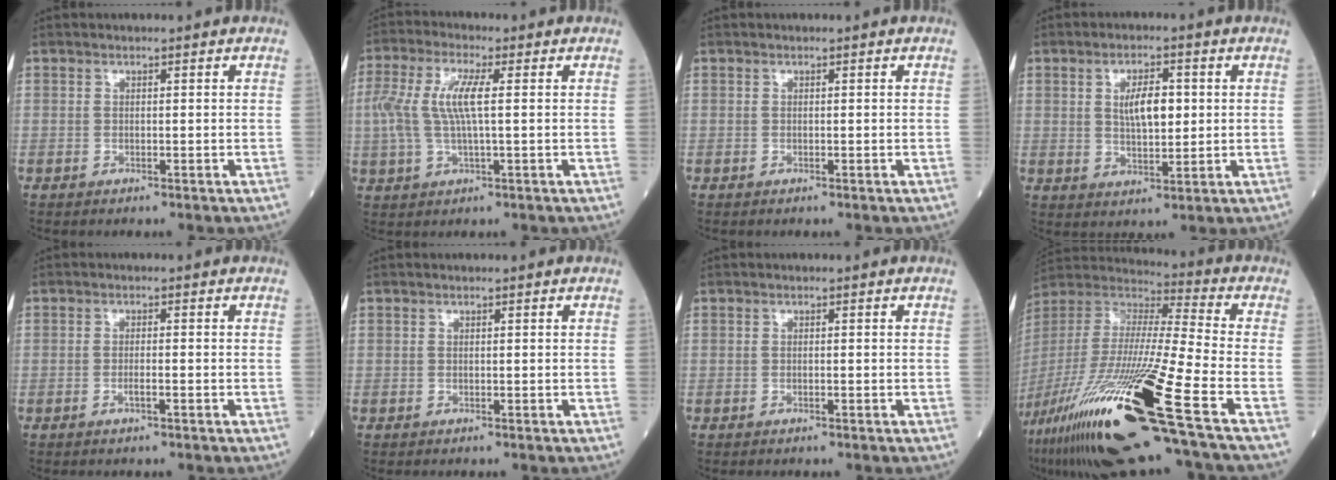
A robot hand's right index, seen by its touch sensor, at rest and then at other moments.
{"total": 7.5, "force": [0.9, 1.7, 7.3], "torque": [-0.172, 0.013, 0.016]}
{"total": 0.0}
{"total": 6.0, "force": [1.2, 2.2, 5.5], "torque": [-0.093, 0.003, 0.024]}
{"total": 1.1, "force": [-0.5, 0.1, 1.0], "torque": [-0.020, 0.000, -0.008]}
{"total": 0.0}
{"total": 0.7, "force": [-0.2, 0.1, 0.6], "torque": [-0.013, 0.000, -0.003]}
{"total": 32.1, "force": [-17.4, 1.8, 26.8], "torque": [-0.567, -0.072, -0.332]}